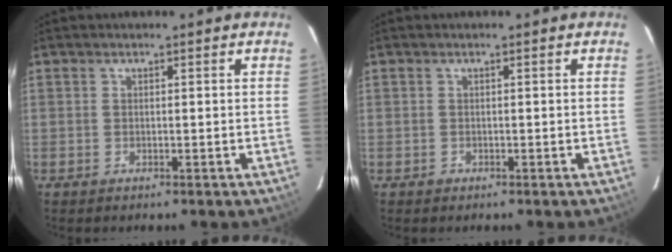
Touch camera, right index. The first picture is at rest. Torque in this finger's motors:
{"motor_torque": [0.19, 0.14, 0.00, -0.08]}